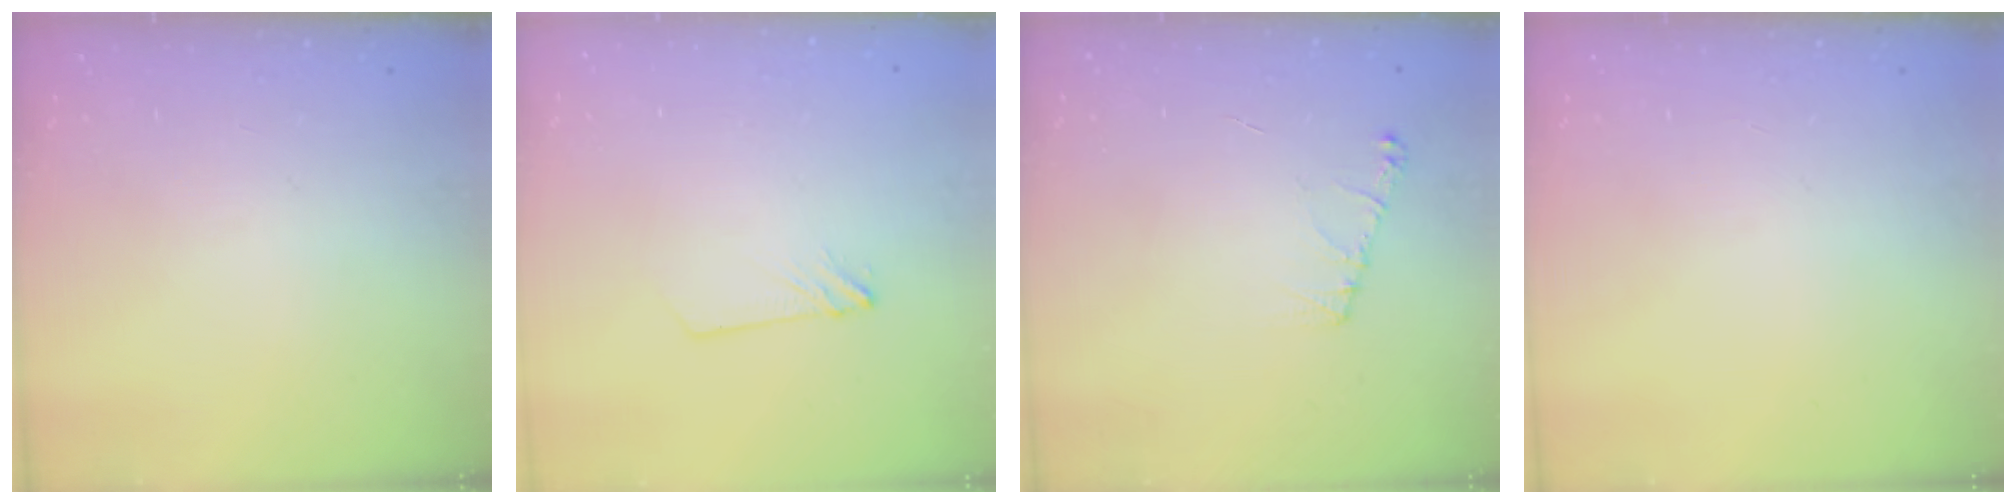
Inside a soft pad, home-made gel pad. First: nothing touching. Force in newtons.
{"total": 2.8, "press": 2.8, "slide": 0.3}
{"total": 5.4, "press": 5.3, "slide": 0.7}
{"total": 0.0}